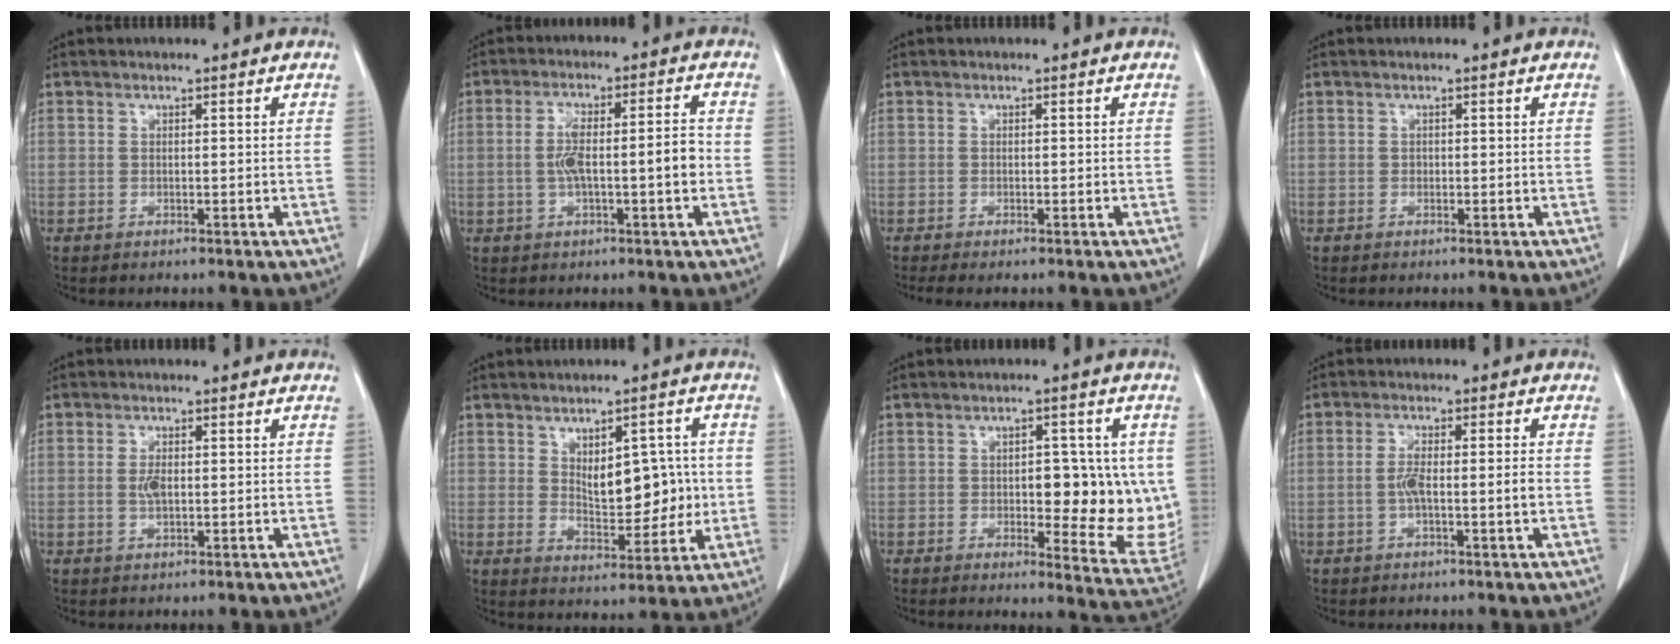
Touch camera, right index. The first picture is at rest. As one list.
[{"total": 7.9, "force": [-0.9, 1.4, 7.7], "torque": [-0.142, 0.020, -0.014]}, {"total": 1.3, "force": [-1.0, 0.1, 0.8], "torque": [-0.016, -0.005, -0.018]}, {"total": 0.0}, {"total": 2.4, "force": [-0.1, 0.9, 2.2], "torque": [-0.047, 0.000, 0.000]}, {"total": 9.9, "force": [0.5, 4.4, 8.8], "torque": [-0.129, 0.011, 0.022]}, {"total": 13.0, "force": [-0.2, 5.2, 11.9], "torque": [-0.139, -0.001, 0.006]}, {"total": 4.4, "force": [-0.9, 0.4, 4.3], "torque": [-0.084, 0.007, -0.014]}]